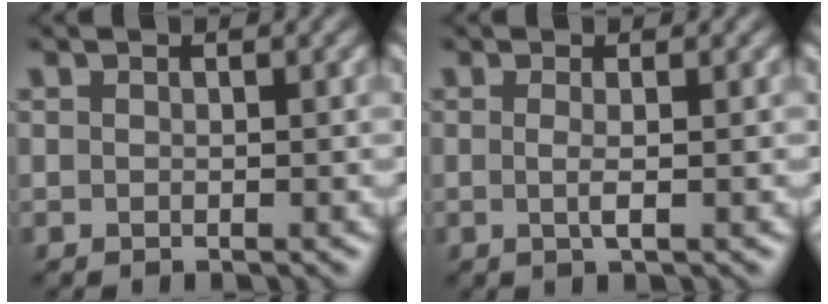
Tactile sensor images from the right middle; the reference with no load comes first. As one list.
[{"total": 1.5, "force": [-0.1, 0.4, 1.5], "torque": [-0.028, -0.002, -0.005]}]